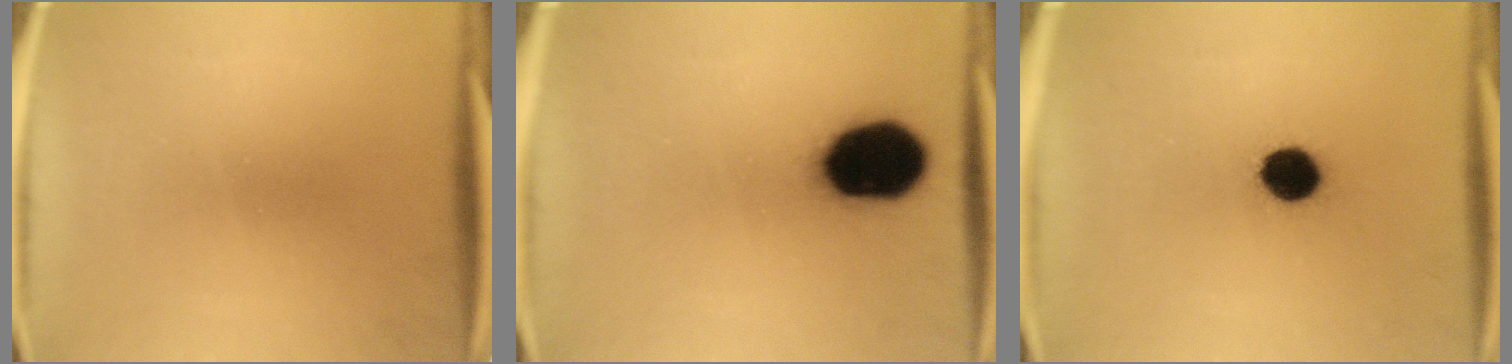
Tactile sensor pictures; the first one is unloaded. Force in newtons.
{"total": 18.7}
{"total": 7.9}